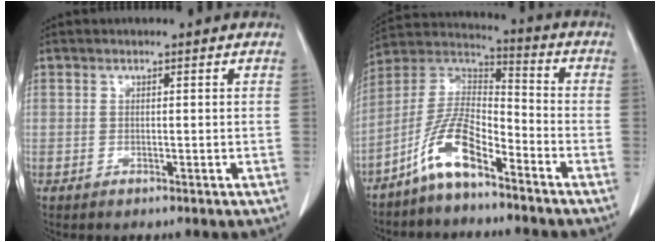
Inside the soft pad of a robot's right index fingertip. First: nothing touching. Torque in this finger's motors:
{"motor_torque": [0.61, -0.18, 0.33, 0.11]}